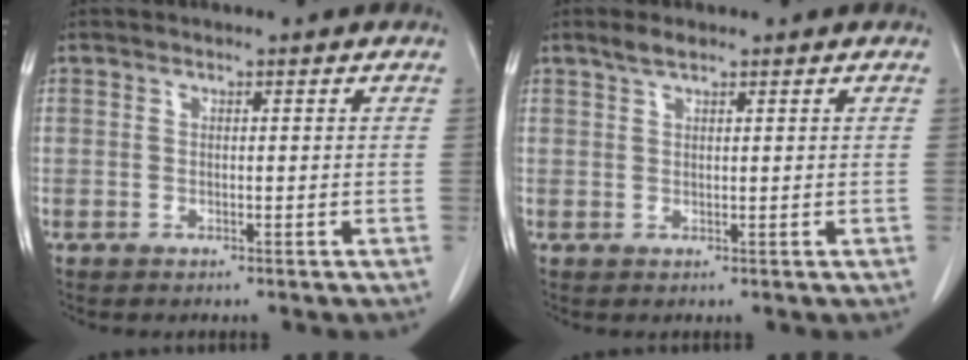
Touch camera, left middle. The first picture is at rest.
{"total": 1.8, "force": [1.4, 0.3, 1.1], "torque": [-0.027, 0.005, 0.030]}